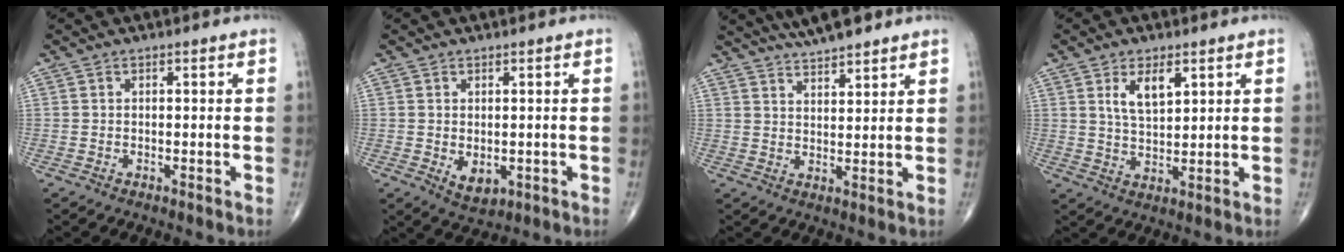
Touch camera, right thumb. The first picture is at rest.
{"total": 3.8, "force": [-0.5, 2.4, 2.9], "torque": [-0.033, -0.007, 0.004]}
{"total": 7.9, "force": [6.8, 1.3, 3.8], "torque": [-0.048, -0.025, 0.116]}
{"total": 6.2, "force": [2.8, 2.9, 4.7], "torque": [-0.072, -0.020, 0.056]}